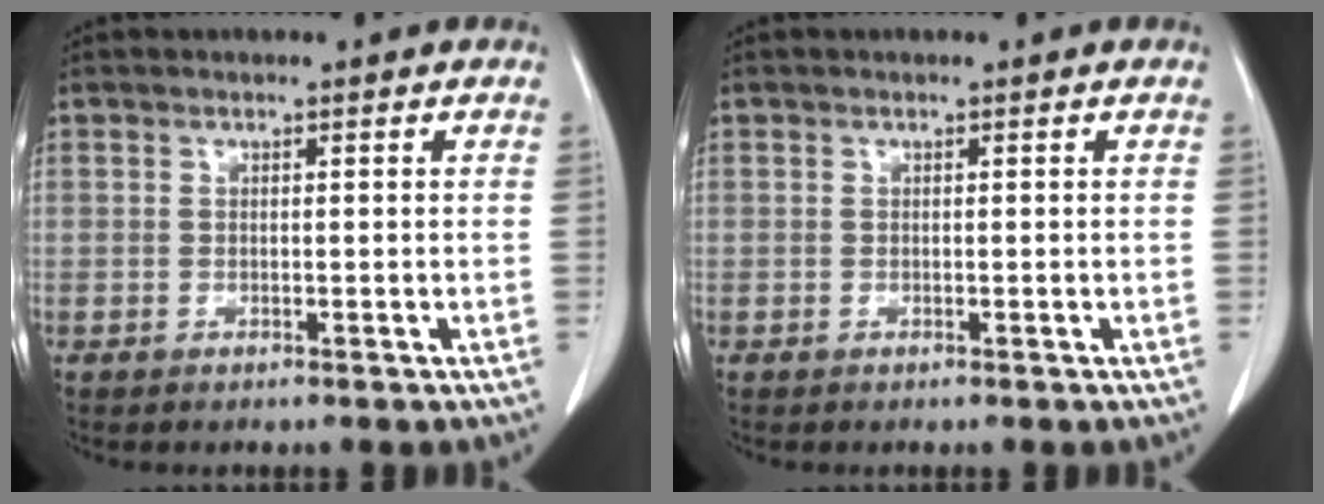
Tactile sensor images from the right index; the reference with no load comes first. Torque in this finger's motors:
{"motor_torque": [0.00, 0.00, 0.00, 0.00]}